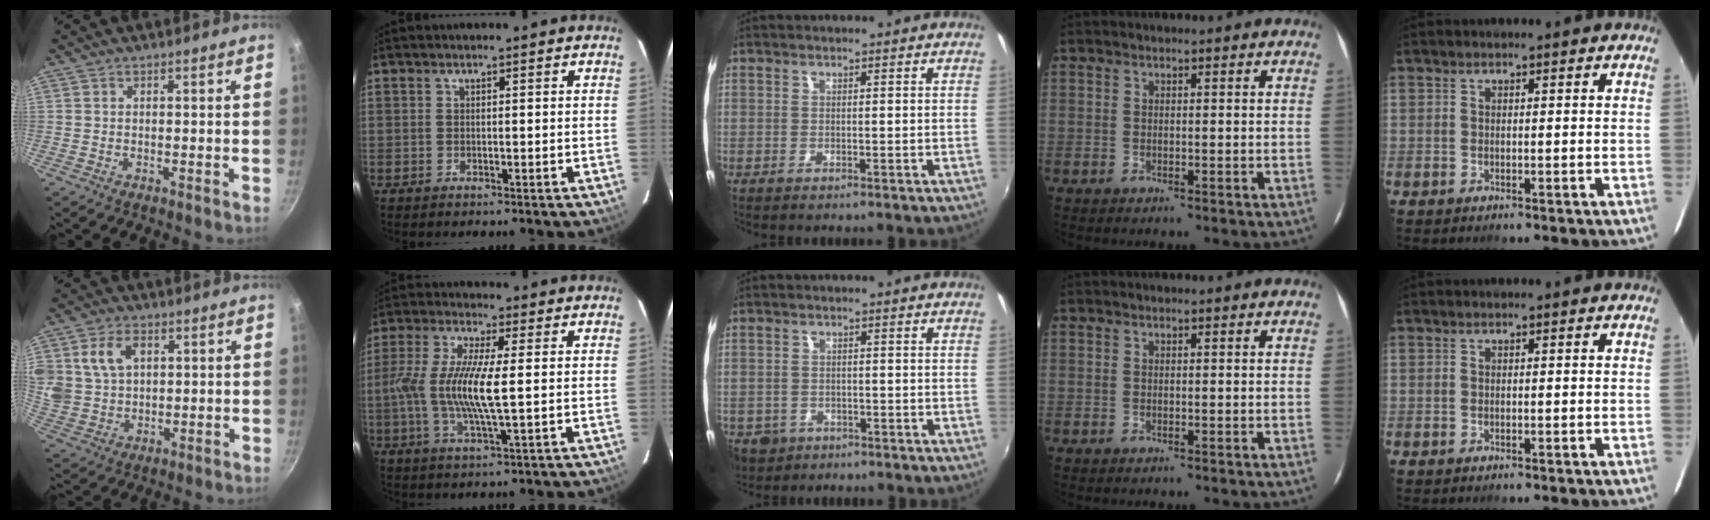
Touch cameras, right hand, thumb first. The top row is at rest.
{"thumb": {"total": 10.8, "force": [3.5, 8.0, 6.3], "torque": [-0.111, -0.004, 0.071]}, "index": {"total": 11.4, "force": [-0.6, 1.8, 11.3], "torque": [-0.227, -0.004, -0.016]}, "middle": {"total": 6.9, "force": [-3.4, 5.5, 2.4], "torque": [-0.069, -0.011, -0.049]}}